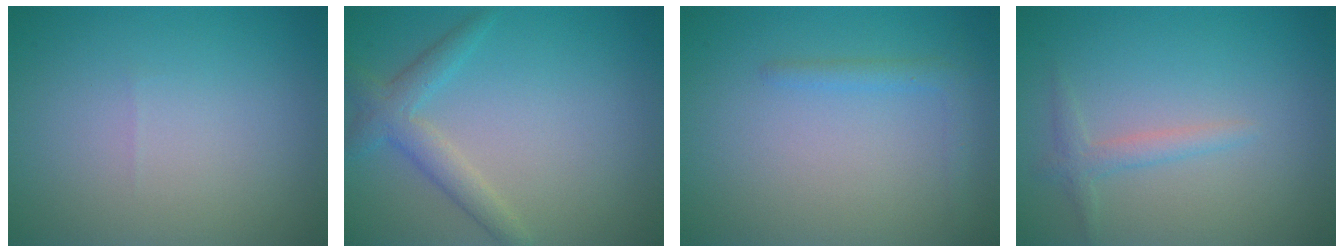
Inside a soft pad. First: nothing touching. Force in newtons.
{"total": 2.8, "press": 2.8, "slide": 0.1}
{"total": 1.4, "press": 1.4, "slide": 0.1}
{"total": 1.5, "press": 1.5, "slide": 0.1}